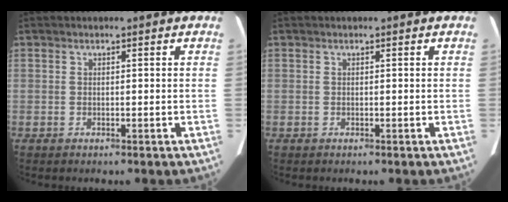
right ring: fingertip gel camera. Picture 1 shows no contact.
{"total": 0.0}